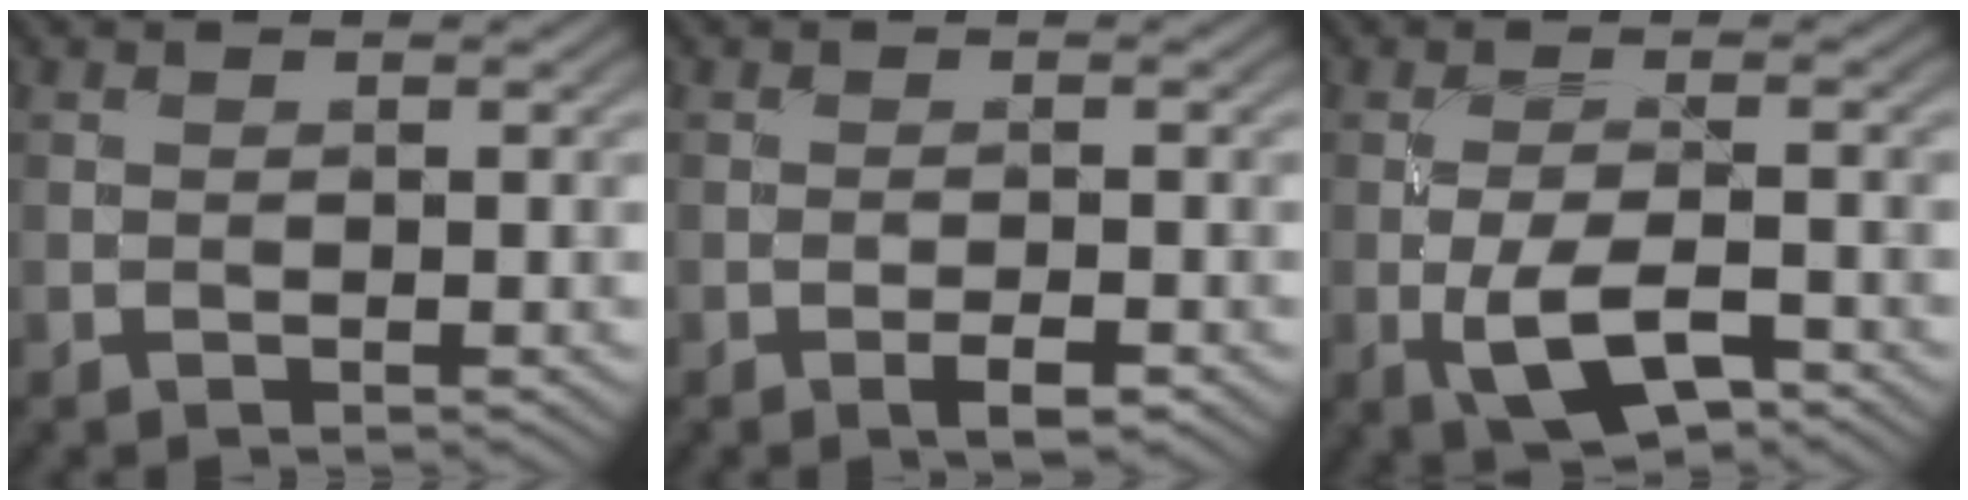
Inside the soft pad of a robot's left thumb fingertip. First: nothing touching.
{"total": 2.3, "force": [-1.2, 0.6, 1.8], "torque": [-0.034, 0.002, -0.024]}
{"total": 6.3, "force": [-2.6, 2.3, 5.3], "torque": [-0.104, 0.001, -0.052]}